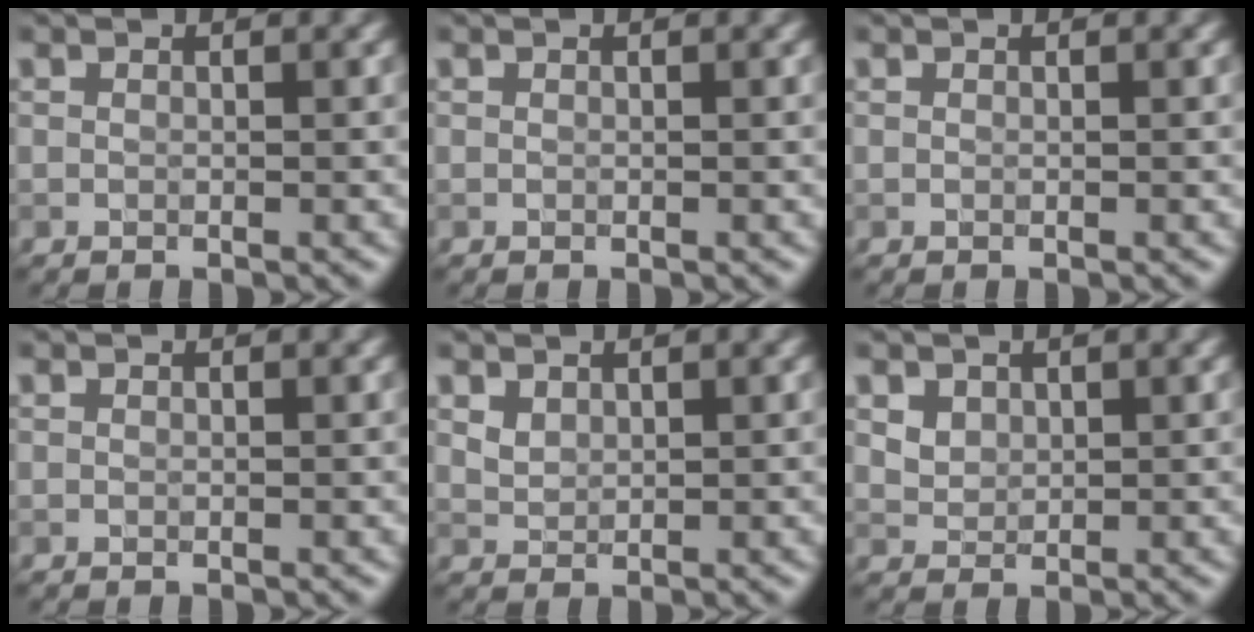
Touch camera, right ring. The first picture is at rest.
{"total": 0.0}
{"total": 0.0}
{"total": 0.0}
{"total": 1.4, "force": [0.9, 0.8, 0.6], "torque": [-0.014, 0.000, 0.023]}
{"total": 2.3, "force": [1.3, 1.7, 0.9], "torque": [-0.024, -0.005, 0.039]}